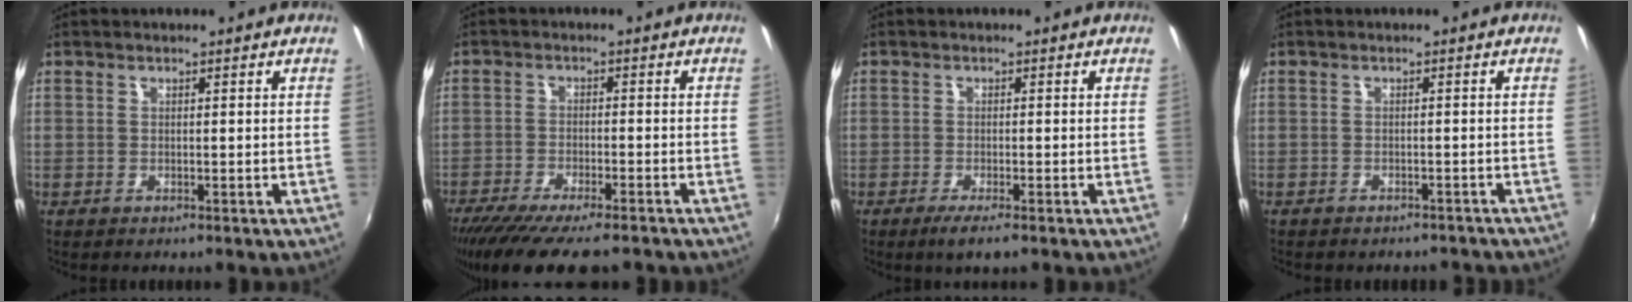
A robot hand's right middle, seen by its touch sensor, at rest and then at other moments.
{"total": 14.1, "force": [-11.5, 2.7, 7.7], "torque": [-0.158, -0.046, -0.184]}
{"total": 3.1, "force": [-2.0, 0.2, 2.4], "torque": [-0.053, -0.012, -0.037]}
{"total": 6.4, "force": [-5.8, 2.1, 1.7], "torque": [-0.037, -0.007, -0.066]}